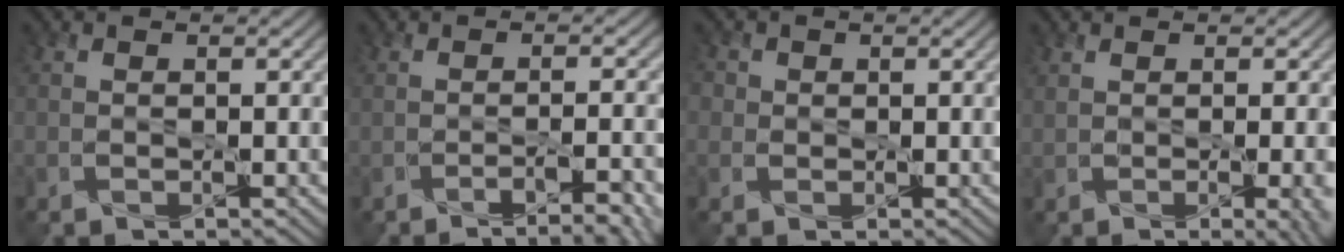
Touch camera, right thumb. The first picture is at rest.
{"total": 6.0, "force": [-3.7, 1.4, 4.5], "torque": [-0.057, 0.000, -0.046]}
{"total": 1.9, "force": [0.5, 1.8, 0.4], "torque": [-0.011, 0.002, 0.001]}
{"total": 3.9, "force": [-0.4, 1.2, 3.7], "torque": [-0.051, -0.001, 0.001]}